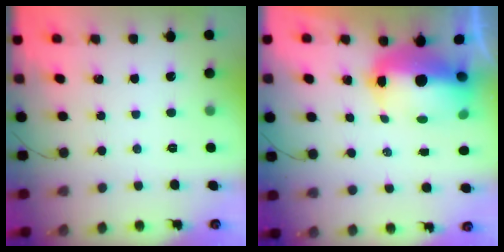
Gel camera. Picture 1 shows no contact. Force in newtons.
{"total": 11.7, "press": 11.5, "slide": 2.1}